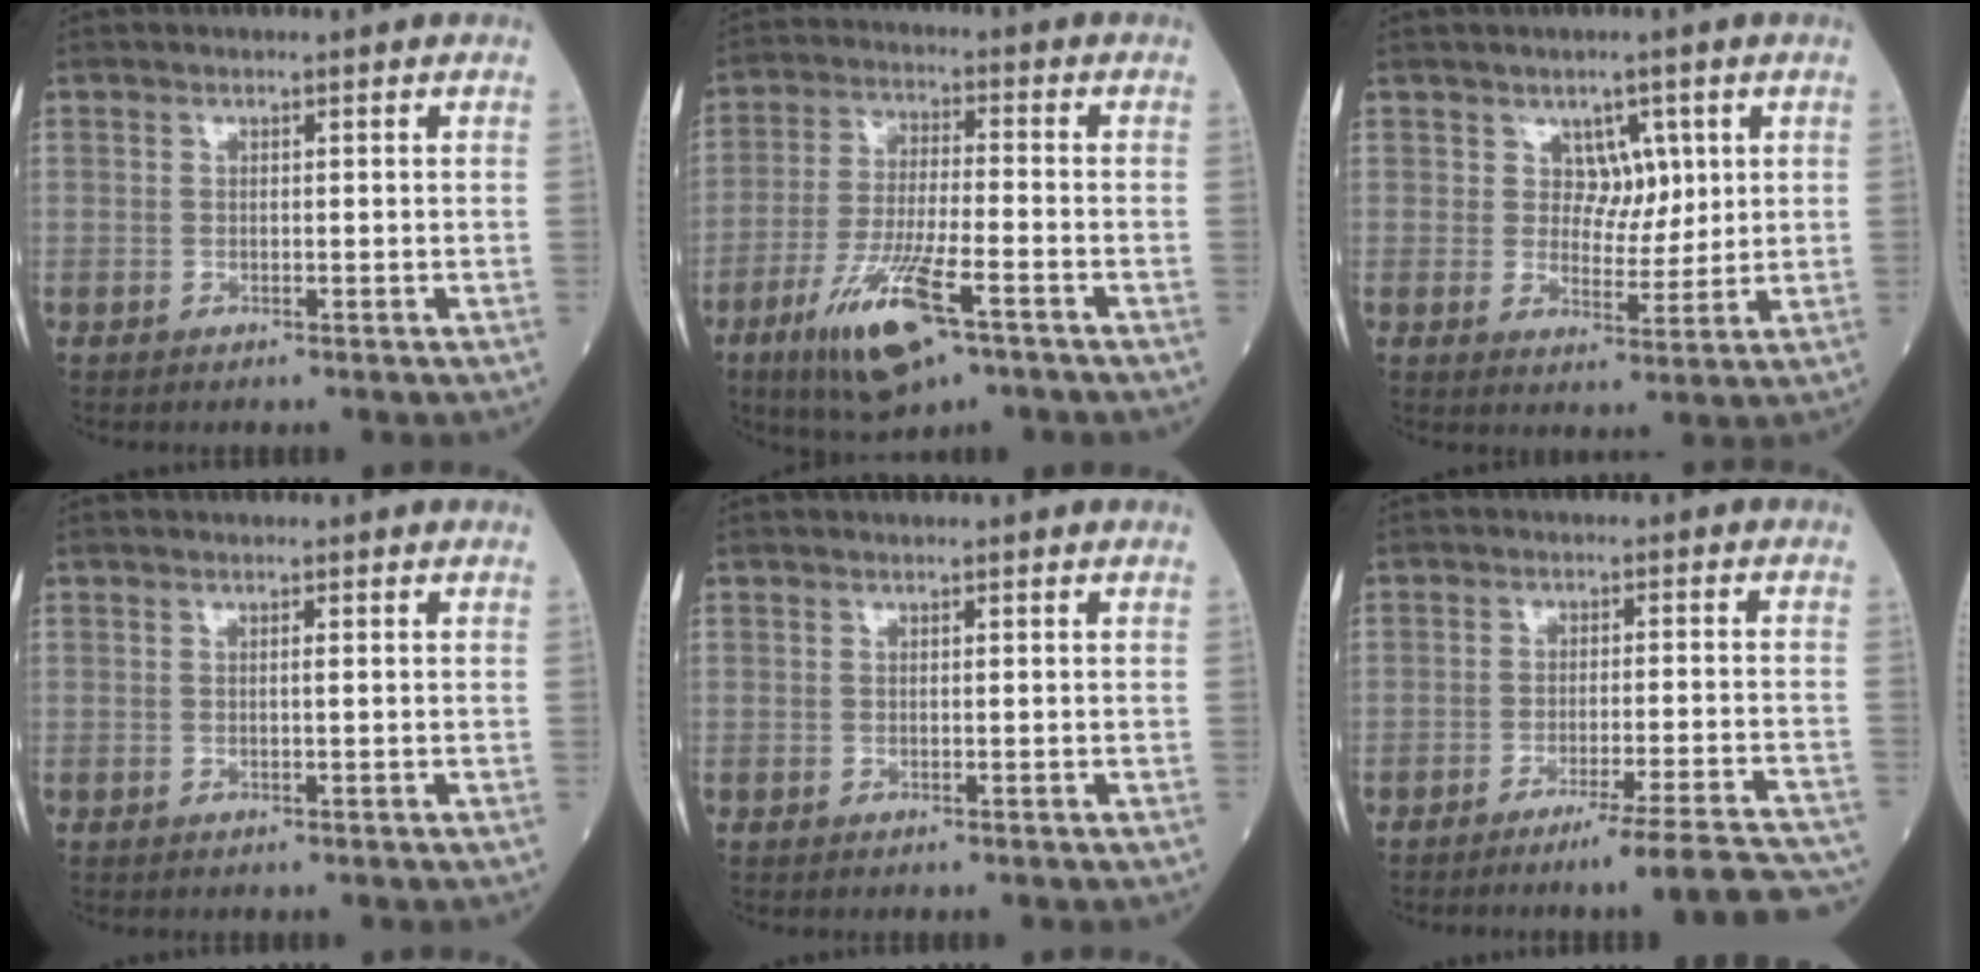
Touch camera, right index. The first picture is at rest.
{"total": 12.7, "force": [-6.6, 2.4, 10.5], "torque": [-0.210, -0.024, -0.115]}
{"total": 4.3, "force": [1.8, 3.1, 2.4], "torque": [-0.026, 0.001, 0.030]}
{"total": 1.0, "force": [0.1, -0.3, 0.9], "torque": [-0.016, 0.000, 0.001]}
{"total": 0.0}
{"total": 14.5, "force": [-13.3, -0.9, 5.6], "torque": [-0.027, 0.004, -0.173]}